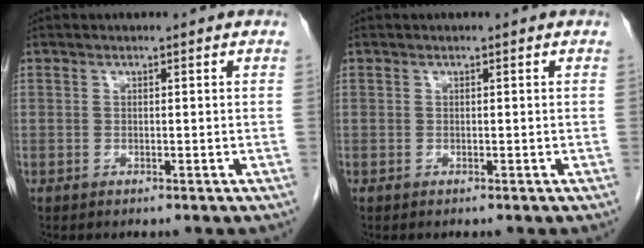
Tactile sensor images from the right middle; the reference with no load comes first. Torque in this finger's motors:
{"motor_torque": [0.23, -0.17, 0.00, -0.01]}